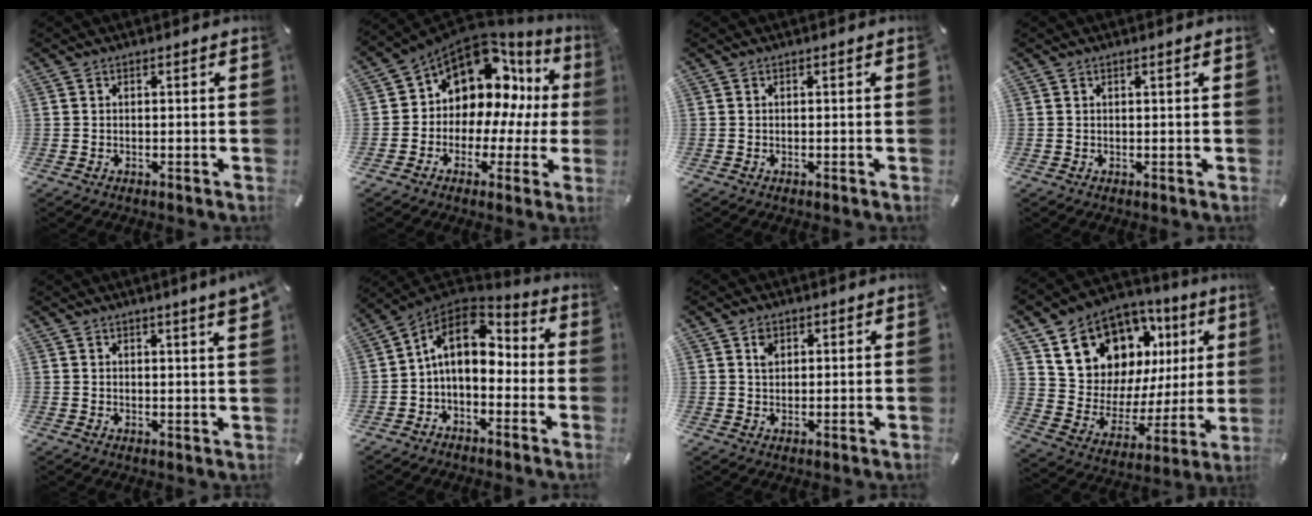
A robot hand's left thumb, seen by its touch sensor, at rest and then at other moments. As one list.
[{"total": 11.3, "force": [6.1, 8.1, 5.0], "torque": [-0.085, -0.072, 0.108]}, {"total": 0.0}, {"total": 0.7, "force": [0.4, 0.0, 0.6], "torque": [-0.010, 0.000, 0.006]}, {"total": 3.6, "force": [2.7, 0.0, 2.4], "torque": [-0.036, -0.013, 0.045]}, {"total": 11.4, "force": [1.2, 7.7, 8.3], "torque": [-0.157, 0.000, 0.018]}, {"total": 2.7, "force": [1.2, 2.1, 1.2], "torque": [-0.010, -0.003, 0.019]}, {"total": 14.6, "force": [9.8, 10.2, 3.5], "torque": [-0.063, -0.090, 0.189]}]